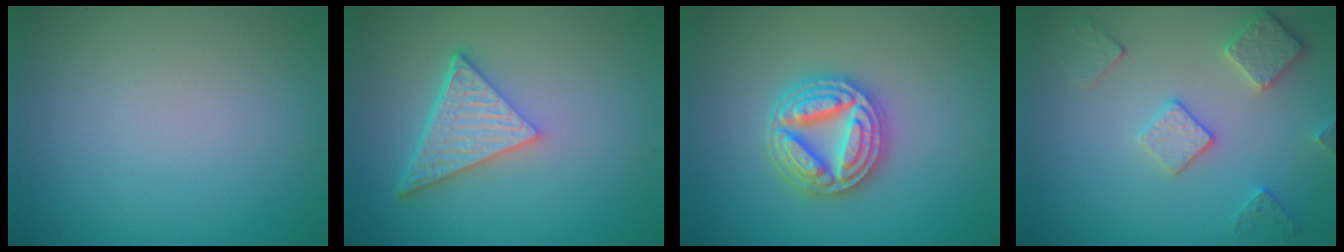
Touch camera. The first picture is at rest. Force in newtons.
{"total": 5.3, "press": 3.9, "slide": 3.6}
{"total": 4.9, "press": 4.9, "slide": 0.8}
{"total": 3.6, "press": 3.1, "slide": 1.8}